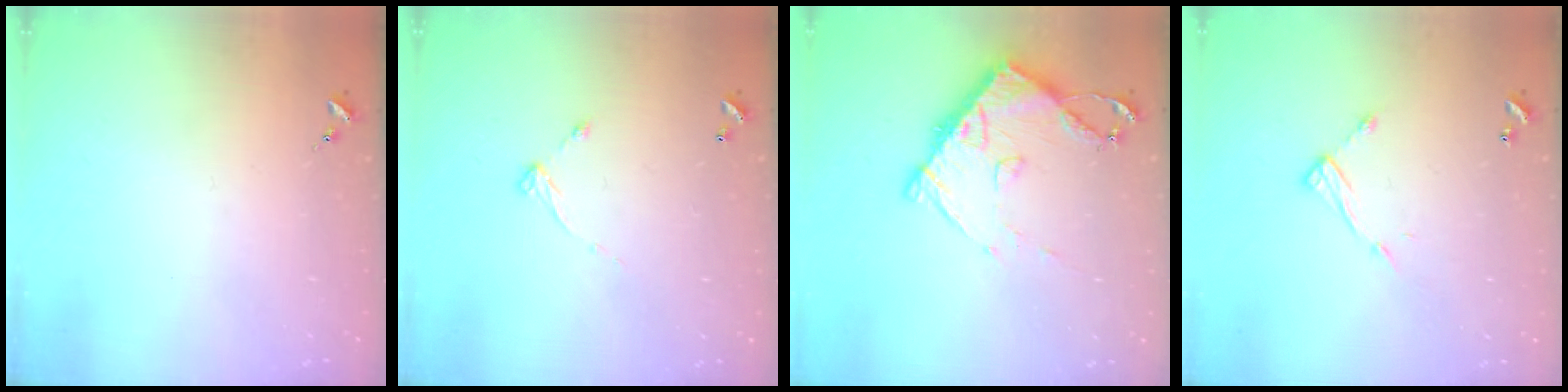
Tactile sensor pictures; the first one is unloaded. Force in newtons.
{"total": 5.4, "press": 5.4, "slide": 0.3}
{"total": 10.7, "press": 10.7, "slide": 1.3}
{"total": 8.6, "press": 8.6, "slide": 0.4}